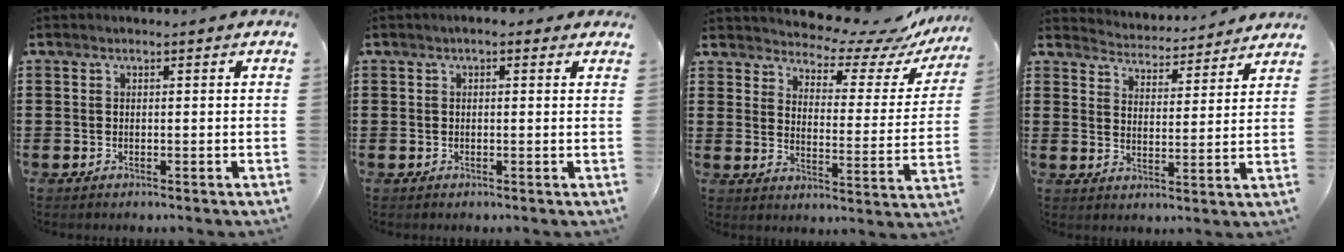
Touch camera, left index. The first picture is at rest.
{"total": 1.1, "force": [0.2, 0.5, 0.9], "torque": [-0.018, 0.006, 0.002]}
{"total": 7.0, "force": [6.6, 1.5, 1.7], "torque": [-0.046, -0.054, 0.110]}
{"total": 4.1, "force": [4.1, 0.0, -0.5], "torque": [-0.014, -0.034, 0.067]}